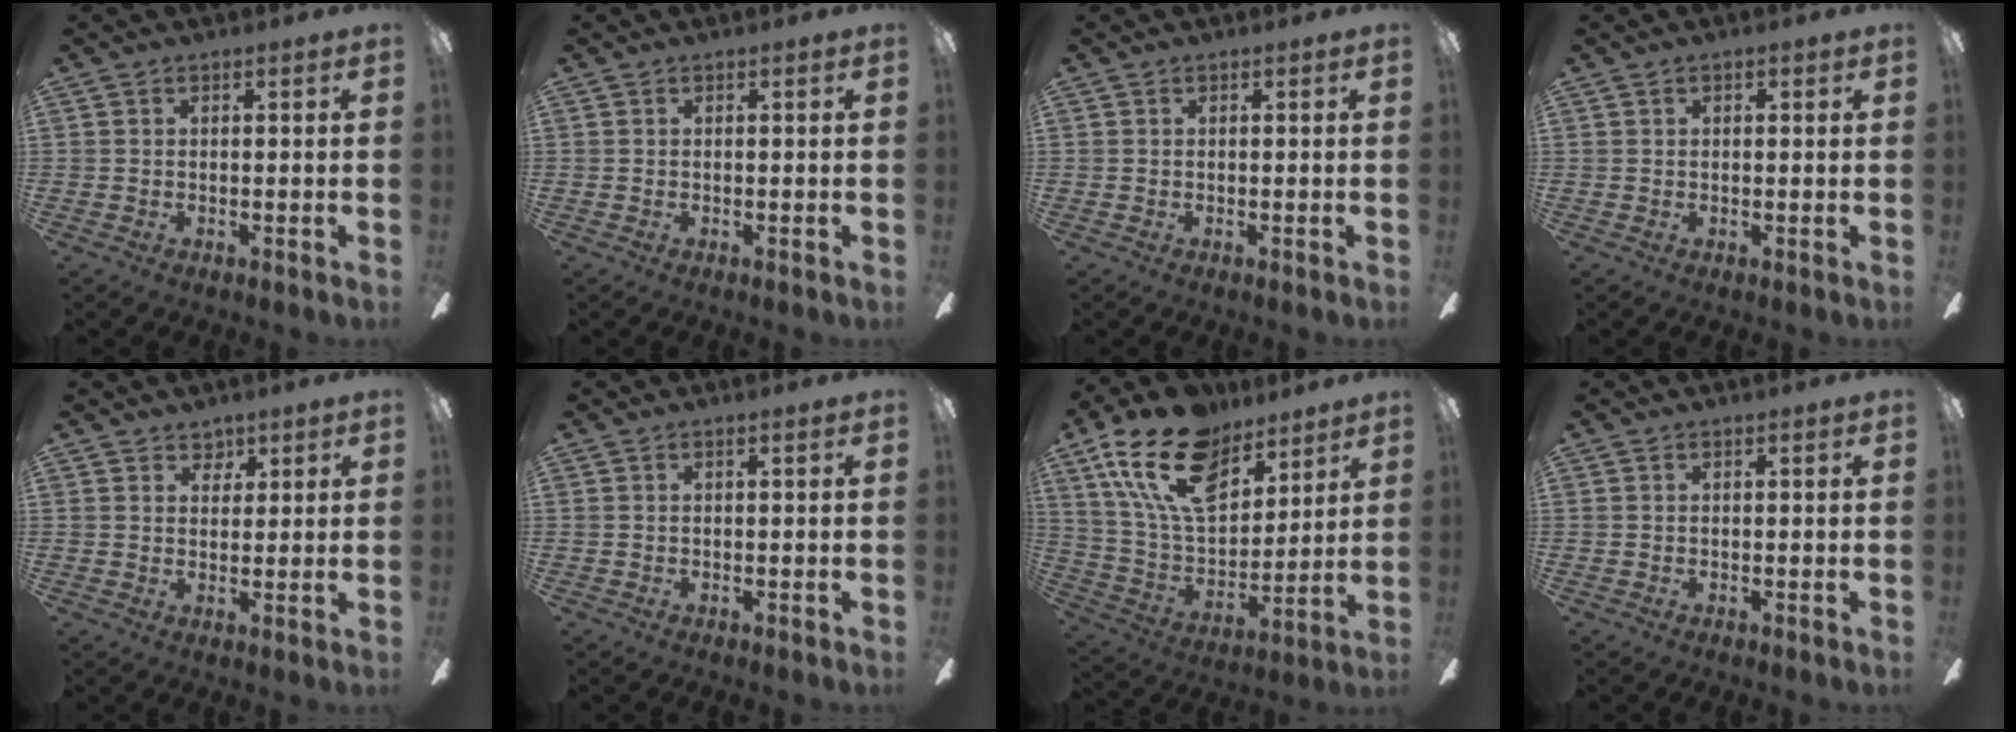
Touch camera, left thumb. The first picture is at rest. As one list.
[{"total": 0.0}, {"total": 0.0}, {"total": 0.7, "force": [0.4, 0.5, 0.3], "torque": [-0.006, 0.004, 0.006]}, {"total": 3.7, "force": [2.8, 2.5, 0.4], "torque": [0.005, -0.014, 0.047]}, {"total": 0.0}, {"total": 21.2, "force": [12.5, 11.7, 12.4], "torque": [-0.245, -0.059, 0.226]}, {"total": 0.0}]